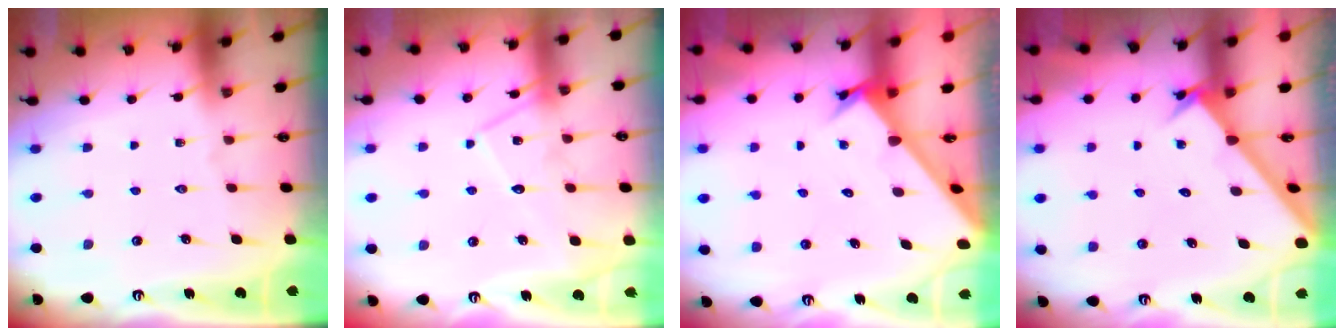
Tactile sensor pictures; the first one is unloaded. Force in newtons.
{"total": 11.7, "press": 11.7, "slide": 0.8}
{"total": 2.7, "press": 2.7, "slide": 0.3}
{"total": 2.1, "press": 2.1, "slide": 0.2}